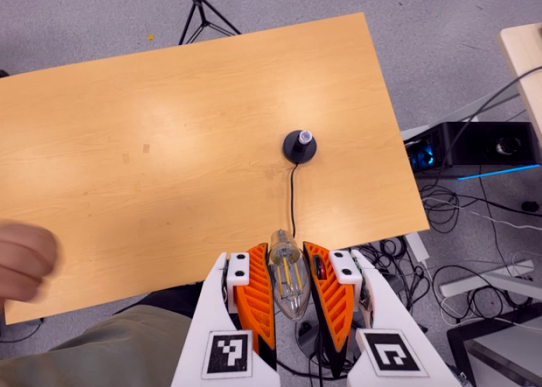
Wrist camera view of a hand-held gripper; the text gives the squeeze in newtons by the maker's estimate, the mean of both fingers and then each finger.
{"total": 21.9, "left": 23.5, "right": 20.3}